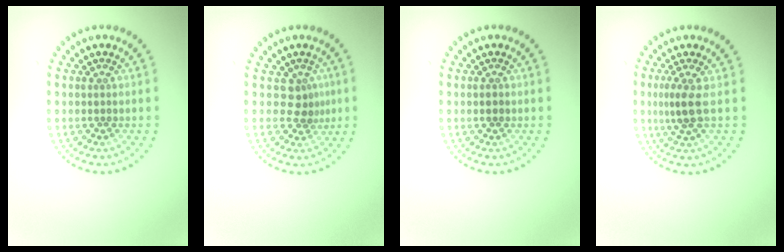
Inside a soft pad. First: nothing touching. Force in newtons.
{"total": 1.8, "press": 1.4, "slide": 1.2}
{"total": 0.8, "press": 0.8, "slide": 0.1}
{"total": 2.2, "press": 1.6, "slide": 1.6}